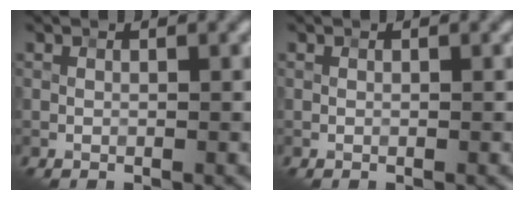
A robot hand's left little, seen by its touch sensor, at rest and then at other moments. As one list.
[{"total": 0.0}]